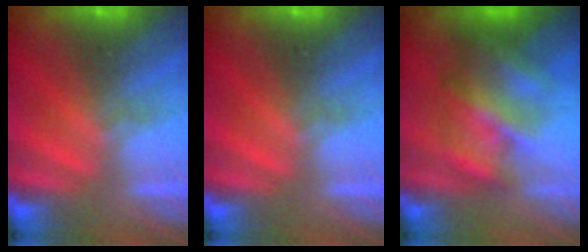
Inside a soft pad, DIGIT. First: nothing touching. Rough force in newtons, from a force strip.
{"total": 0.0}
{"total": 4.8}